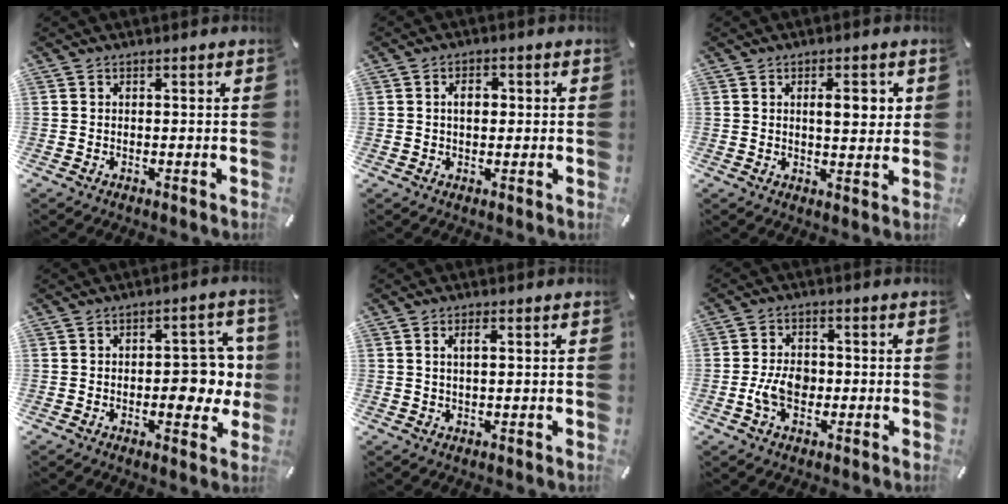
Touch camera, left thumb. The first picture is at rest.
{"total": 4.2, "force": [0.3, 2.7, 3.2], "torque": [-0.049, 0.003, -0.001]}
{"total": 6.0, "force": [1.6, 2.6, 5.2], "torque": [-0.075, -0.005, 0.019]}
{"total": 11.1, "force": [-0.9, 6.4, 9.1], "torque": [-0.097, -0.001, -0.015]}
{"total": 2.9, "force": [0.8, 1.0, 2.6], "torque": [-0.046, 0.003, 0.010]}
{"total": 6.5, "force": [-1.5, 4.5, 4.5], "torque": [-0.087, 0.004, -0.029]}